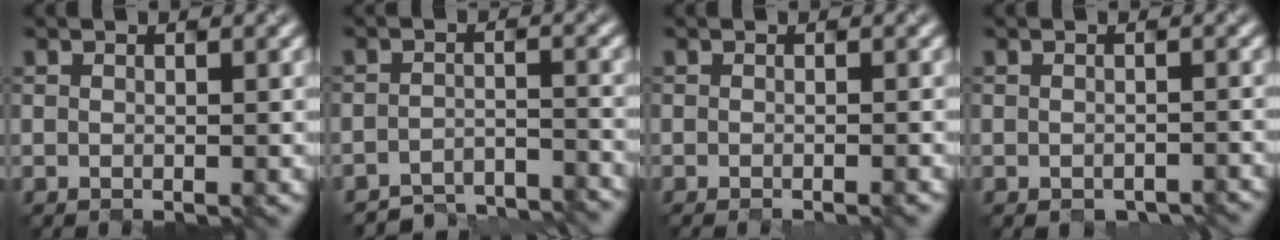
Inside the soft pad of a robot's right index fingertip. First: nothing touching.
{"total": 5.0, "force": [-5.0, 0.4, 0.0], "torque": [-0.002, -0.007, -0.071]}
{"total": 0.8, "force": [-0.2, 0.4, 0.6], "torque": [0.002, 0.003, -0.011]}
{"total": 1.4, "force": [-1.2, 0.6, 0.4], "torque": [-0.001, -0.010, -0.002]}